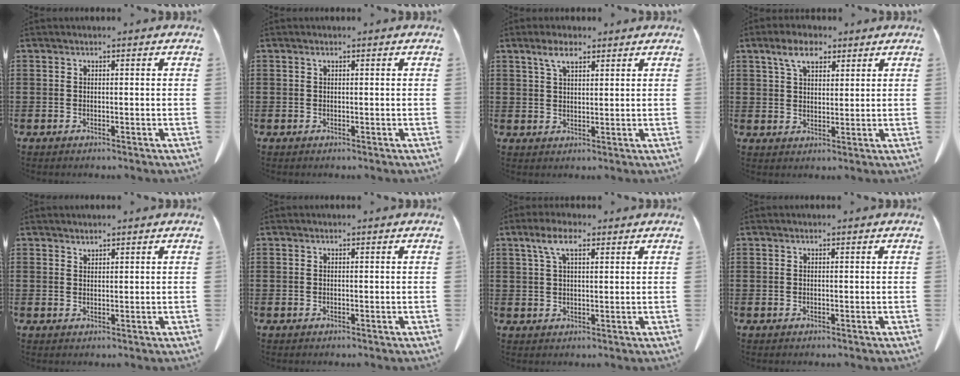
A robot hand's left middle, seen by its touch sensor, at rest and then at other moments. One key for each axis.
{"total": 0.0}
{"total": 4.3, "fx": 2.9, "fy": 1.4, "fz": 2.9, "tx": -0.064, "ty": 0.003, "tz": 0.054}
{"total": 6.0, "fx": 3.9, "fy": 2.8, "fz": 3.6, "tx": -0.076, "ty": 0.004, "tz": 0.070}
{"total": 1.2, "fx": 1.2, "fy": 0.0, "fz": 0.0, "tx": -0.003, "ty": -0.004, "tz": 0.025}
{"total": 0.0}
{"total": 5.4, "fx": 3.0, "fy": 1.7, "fz": 4.2, "tx": -0.091, "ty": 0.005, "tz": 0.054}
{"total": 0.0}